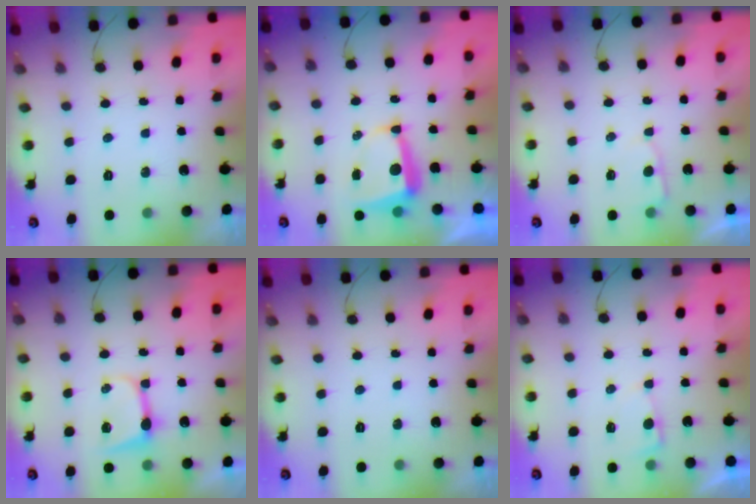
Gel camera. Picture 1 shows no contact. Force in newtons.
{"total": 5.6, "press": 5.6, "slide": 0.5}
{"total": 2.7, "press": 2.7, "slide": 0.3}
{"total": 7.2, "press": 7.1, "slide": 0.7}
{"total": 0.0}
{"total": 2.1, "press": 2.1, "slide": 0.3}